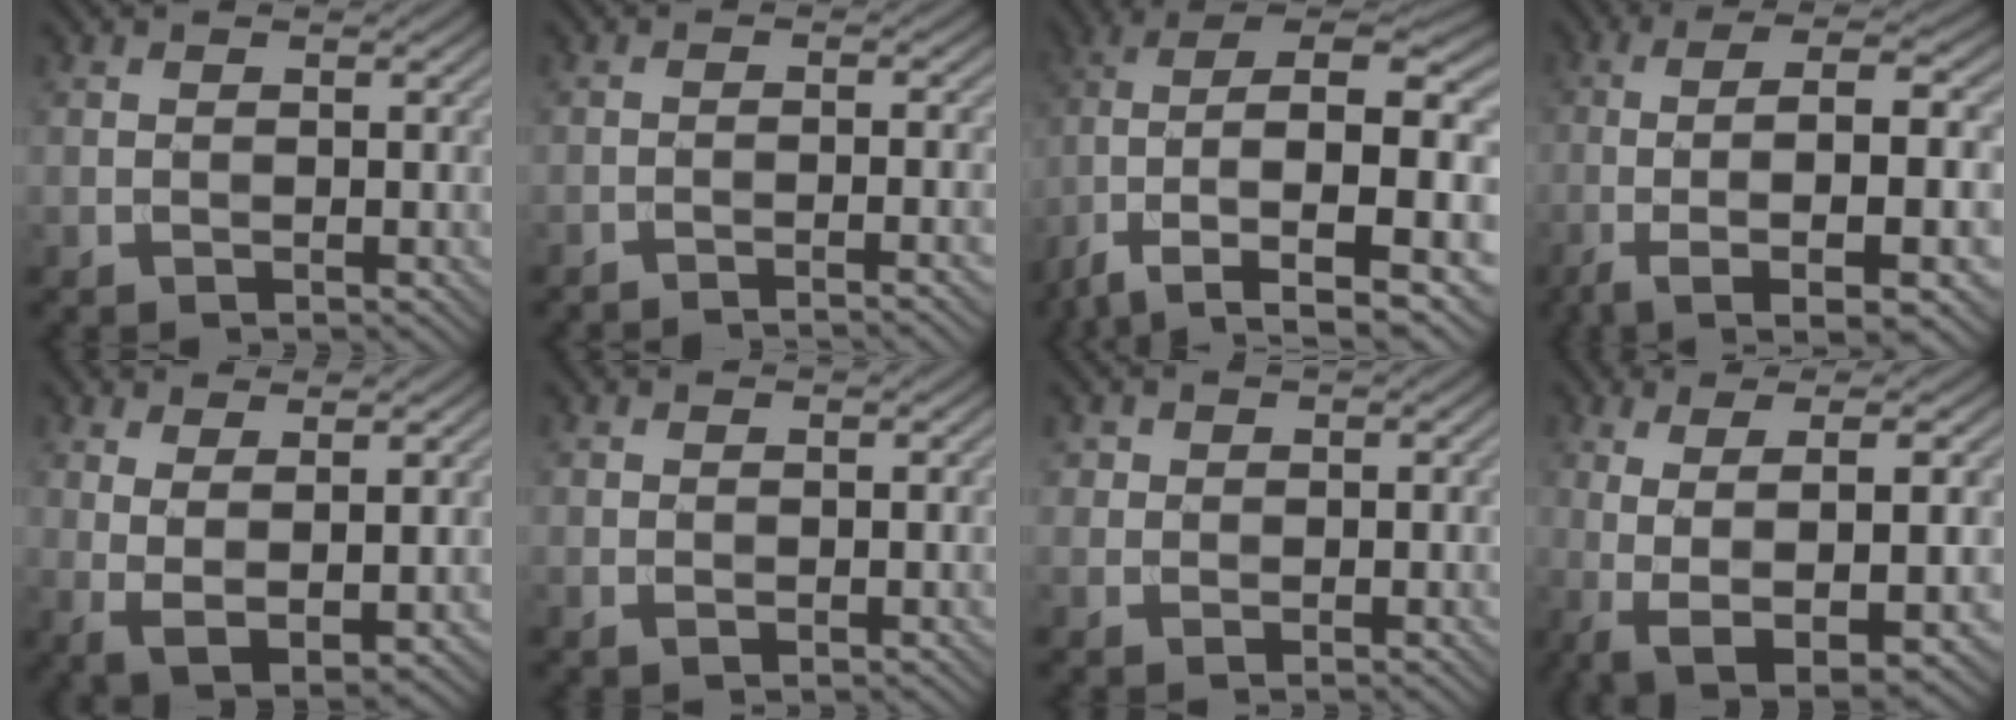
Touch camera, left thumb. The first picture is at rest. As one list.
[{"total": 3.1, "force": [-2.1, 0.2, 2.3], "torque": [-0.031, 0.010, -0.047]}, {"total": 15.3, "force": [-0.7, 8.3, 12.9], "torque": [-0.271, -0.028, 0.009]}, {"total": 11.2, "force": [-3.1, 2.7, 10.4], "torque": [-0.170, 0.013, -0.054]}, {"total": 4.4, "force": [1.5, 1.1, 3.9], "torque": [-0.092, -0.012, 0.037]}, {"total": 0.6, "force": [0.2, 0.3, 0.5], "torque": [-0.010, -0.001, 0.004]}, {"total": 1.3, "force": [0.7, 1.1, 0.3], "torque": [-0.005, -0.001, 0.013]}, {"total": 8.3, "force": [-1.2, 2.0, 7.9], "torque": [-0.140, -0.001, -0.015]}]